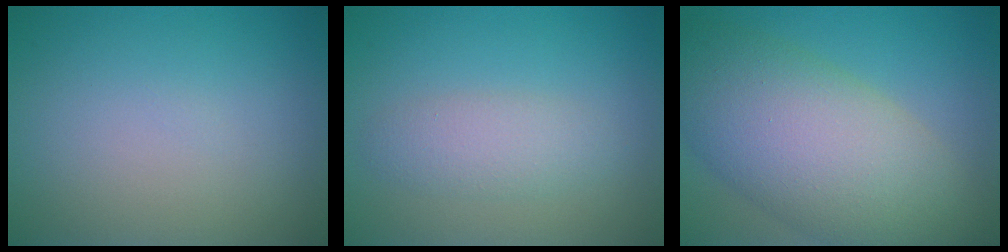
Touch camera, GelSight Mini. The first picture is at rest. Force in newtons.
{"total": 2.6, "press": 2.6, "slide": 0.0}
{"total": 11.0, "press": 11.0, "slide": 0.5}